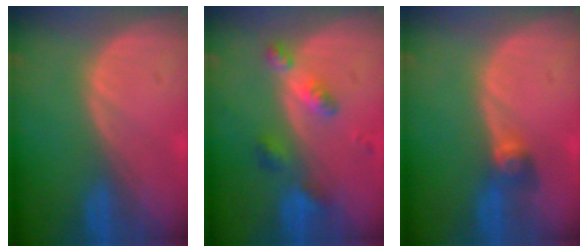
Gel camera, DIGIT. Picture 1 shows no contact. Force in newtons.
{"total": 5.6, "press": 4.9, "slide": 2.7}
{"total": 2.7, "press": 2.6, "slide": 0.5}